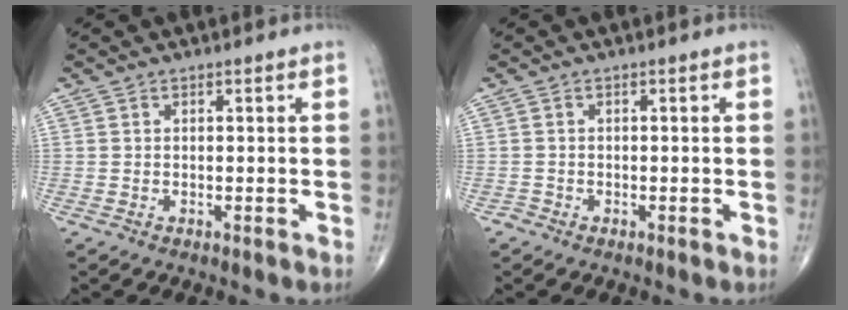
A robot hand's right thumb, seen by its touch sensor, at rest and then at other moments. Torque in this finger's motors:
{"motor_torque": [-0.08, 0.11, 0.06, 0.12, -0.02]}